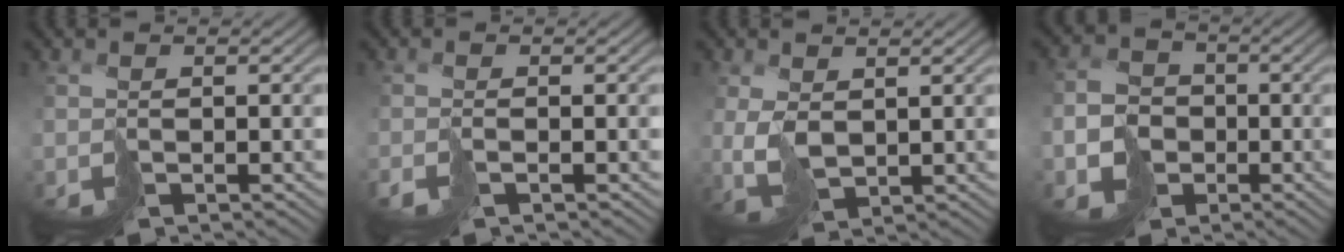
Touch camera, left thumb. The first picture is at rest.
{"total": 1.1, "force": [-0.9, 0.3, 0.7], "torque": [-0.017, -0.005, -0.022]}
{"total": 3.2, "force": [1.0, 2.1, 2.2], "torque": [-0.071, -0.003, 0.029]}
{"total": 5.3, "force": [-2.1, 4.7, 1.4], "torque": [-0.035, -0.011, -0.047]}